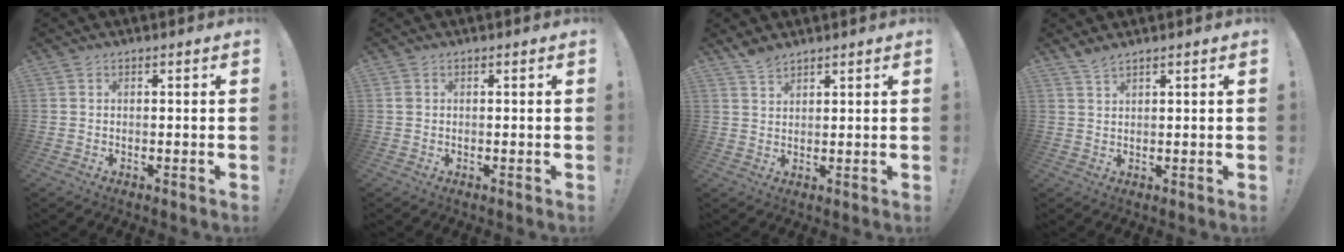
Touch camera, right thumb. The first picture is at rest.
{"total": 0.9, "force": [0.1, 0.8, 0.3], "torque": [-0.011, 0.006, 0.004]}
{"total": 3.4, "force": [3.0, 1.1, 1.2], "torque": [-0.016, -0.021, 0.054]}
{"total": 2.3, "force": [2.1, 0.2, 0.9], "torque": [-0.025, -0.008, 0.039]}